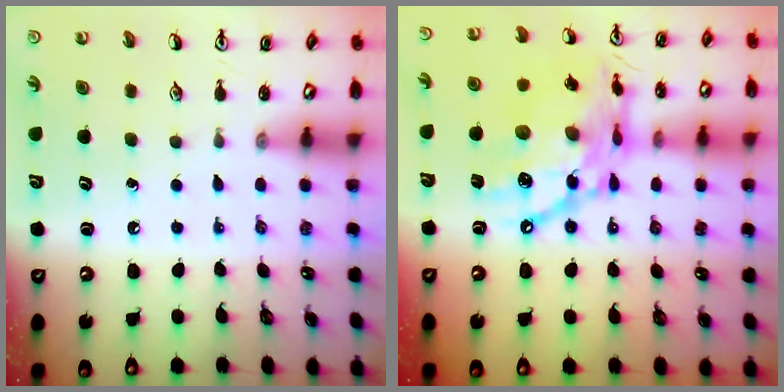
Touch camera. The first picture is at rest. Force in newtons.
{"total": 20.1, "press": 20.1, "slide": 1.7}